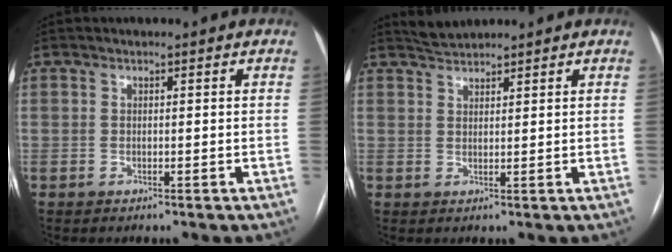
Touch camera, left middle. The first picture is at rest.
{"total": 2.2, "force": [2.2, -0.1, -0.1], "torque": [-0.006, 0.009, 0.049]}